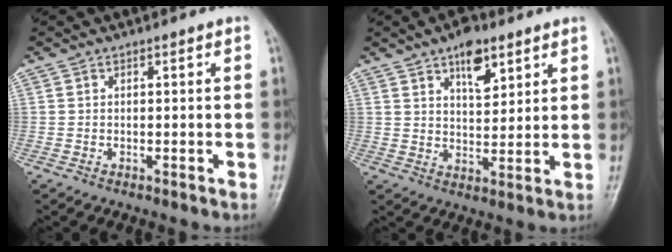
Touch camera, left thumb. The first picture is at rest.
{"total": 8.1, "force": [4.6, 3.9, 5.4], "torque": [-0.059, -0.025, 0.071]}